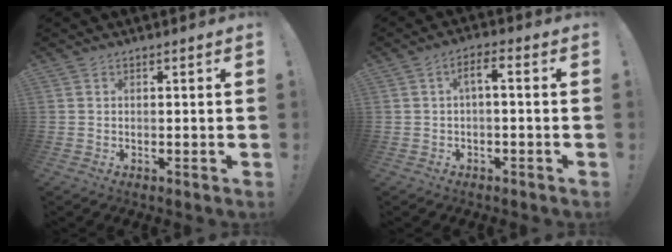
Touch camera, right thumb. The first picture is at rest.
{"total": 4.0, "force": [-1.0, 1.2, 3.7], "torque": [-0.069, 0.009, -0.019]}